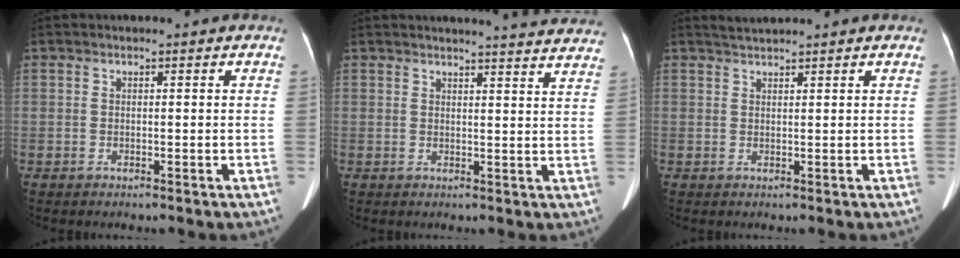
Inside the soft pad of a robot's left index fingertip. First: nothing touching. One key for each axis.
{"total": 13.3, "fx": 12.9, "fy": 0.1, "fz": 3.3, "tx": -0.028, "ty": -0.045, "tz": 0.125}
{"total": 1.5, "fx": 1.5, "fy": -0.2, "fz": 0.1, "tx": -0.004, "ty": 0.011, "tz": 0.034}